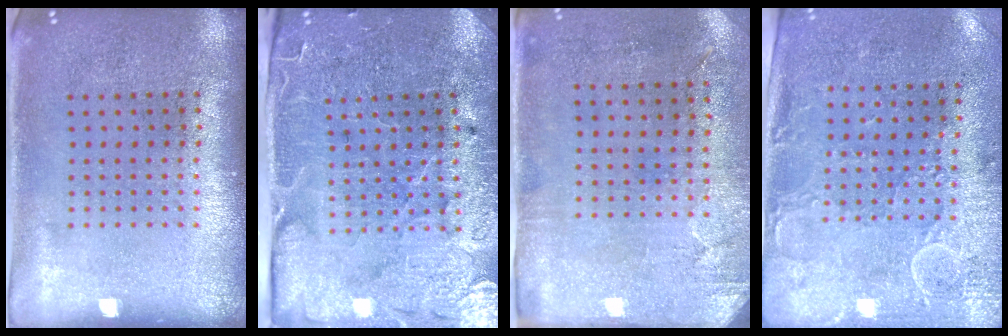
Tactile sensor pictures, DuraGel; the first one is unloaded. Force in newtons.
{"total": 3.6, "press": 3.5, "slide": 0.6}
{"total": 2.8, "press": 2.3, "slide": 1.7}
{"total": 2.9, "press": 2.4, "slide": 1.7}